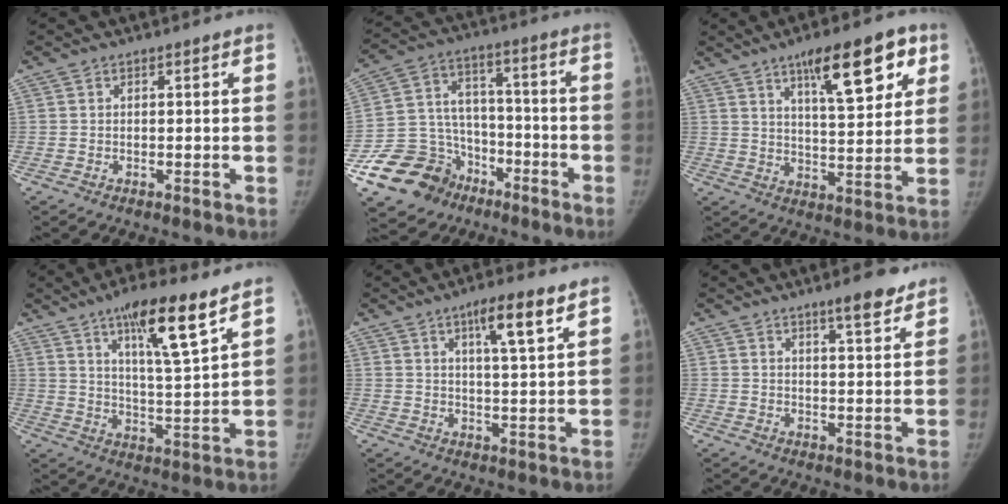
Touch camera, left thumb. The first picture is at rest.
{"total": 16.6, "force": [-9.1, 13.2, 4.3], "torque": [-0.056, 0.094, -0.144]}
{"total": 15.2, "force": [7.8, 4.9, 12.0], "torque": [-0.148, -0.026, 0.118]}
{"total": 13.8, "force": [8.4, 2.2, 10.8], "torque": [-0.170, -0.046, 0.140]}
{"total": 8.3, "force": [4.7, 1.2, 6.7], "torque": [-0.106, -0.025, 0.076]}
{"total": 6.3, "force": [4.6, 1.2, 4.1], "torque": [-0.048, -0.029, 0.064]}